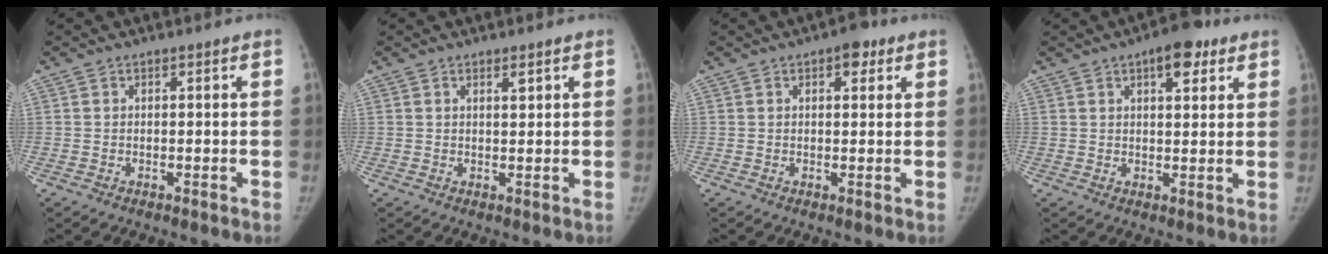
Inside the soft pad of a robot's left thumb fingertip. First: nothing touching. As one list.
[{"total": 1.5, "force": [1.0, 0.5, 1.1], "torque": [-0.012, -0.006, 0.016]}, {"total": 3.8, "force": [1.9, 2.0, 2.7], "torque": [-0.020, -0.002, 0.020]}, {"total": 7.4, "force": [3.9, 3.3, 5.3], "torque": [-0.051, -0.012, 0.049]}]